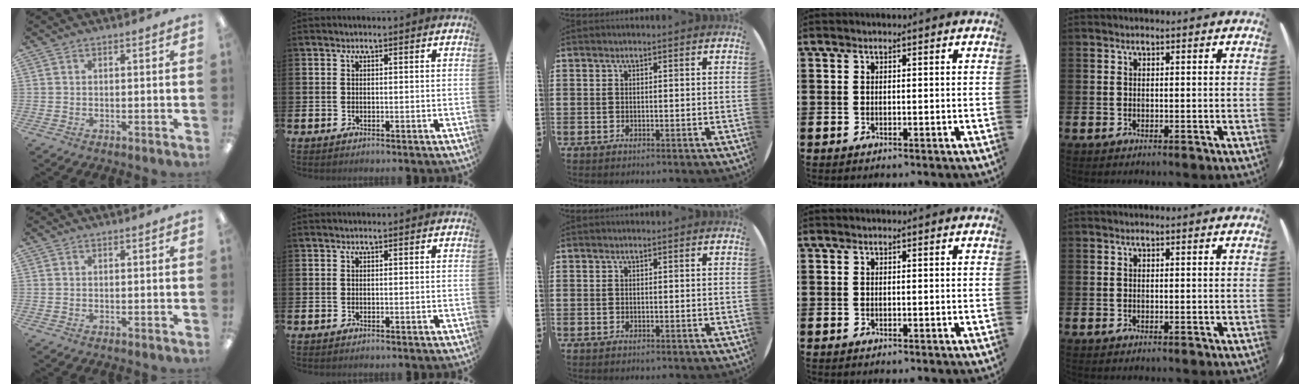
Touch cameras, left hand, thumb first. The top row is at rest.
{}